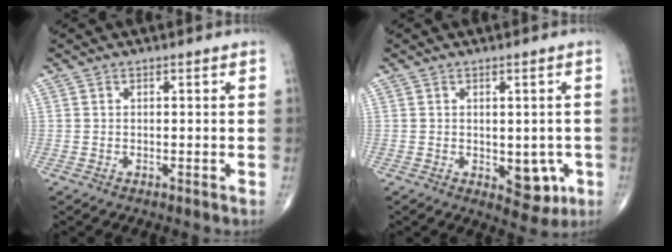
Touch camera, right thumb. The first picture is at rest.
{"total": 6.0, "force": [-1.4, 3.6, 4.6], "torque": [-0.023, -0.004, -0.008]}